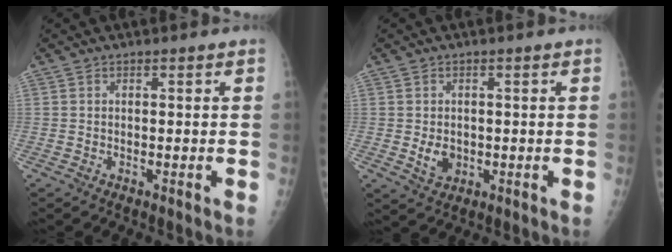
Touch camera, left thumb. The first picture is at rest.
{"total": 4.1, "force": [-0.4, 3.1, 2.6], "torque": [-0.030, -0.003, 0.002]}